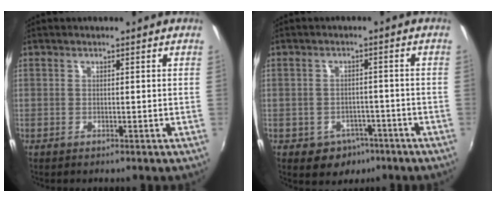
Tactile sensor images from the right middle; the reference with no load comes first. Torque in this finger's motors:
{"motor_torque": [0.27, -0.31, -0.01, 0.00]}